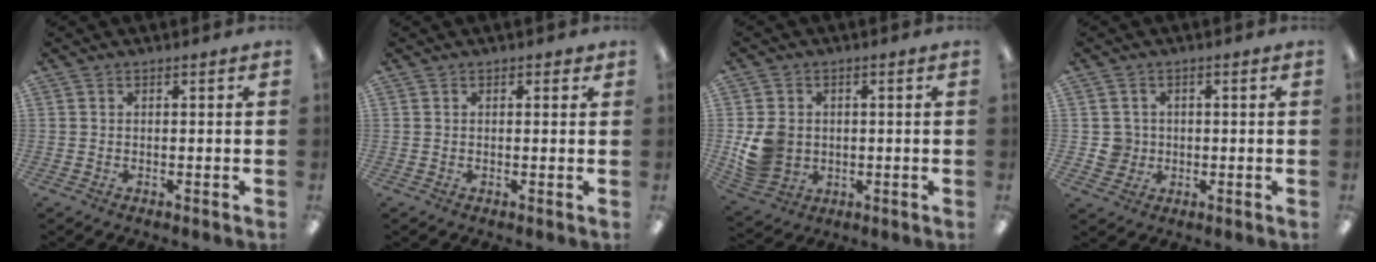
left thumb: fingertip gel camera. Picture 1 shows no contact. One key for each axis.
{"total": 0.9, "fx": 0.5, "fy": 0.6, "fz": 0.5, "tx": -0.002, "ty": 0.001, "tz": 0.007}
{"total": 8.4, "fx": -0.1, "fy": 7.4, "fz": 4.0, "tx": -0.091, "ty": 0.011, "tz": 0.002}
{"total": 4.2, "fx": 0.1, "fy": 4.2, "fz": 0.4, "tx": -0.001, "ty": 0.004, "tz": 0.000}